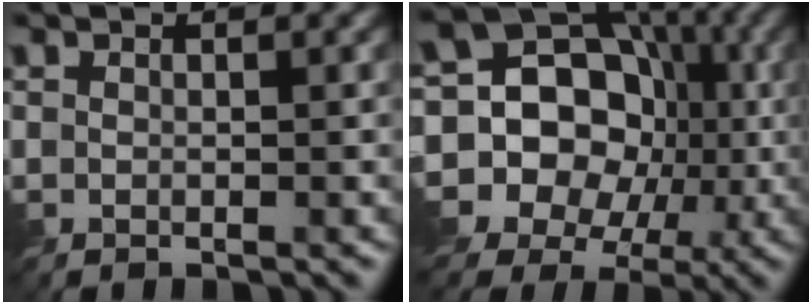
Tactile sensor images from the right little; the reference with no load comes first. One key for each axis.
{"total": 18.2, "fx": -2.3, "fy": 16.2, "fz": 8.0, "tx": -0.166, "ty": 0.035, "tz": -0.078}